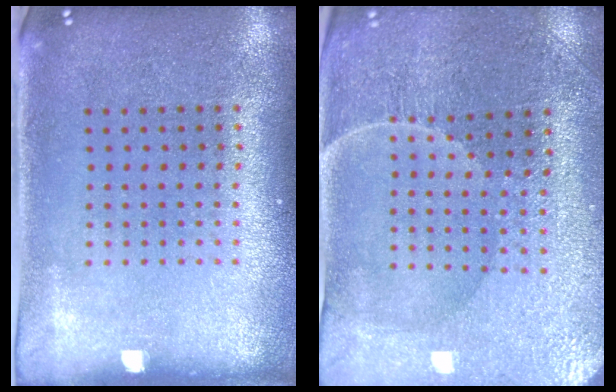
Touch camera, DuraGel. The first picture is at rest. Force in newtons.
{"total": 1.5, "press": 1.5, "slide": 0.1}